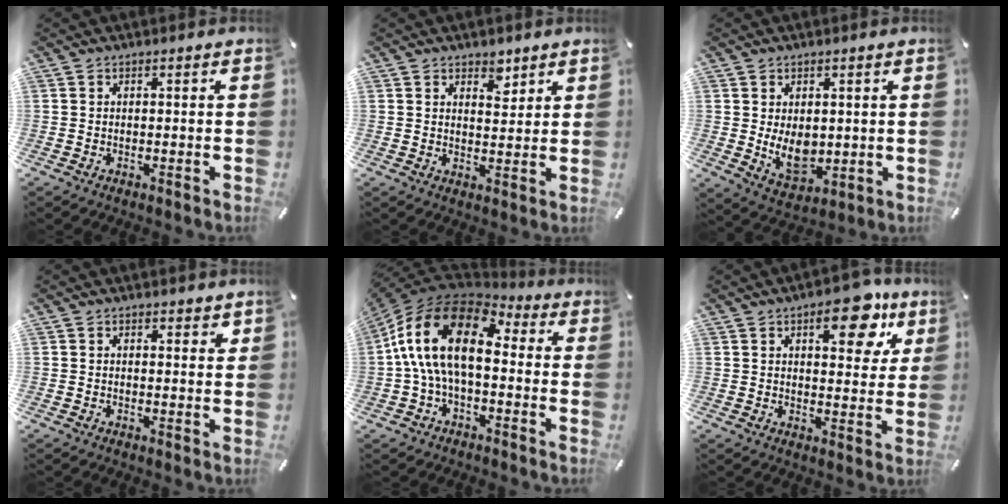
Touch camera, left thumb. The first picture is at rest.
{"total": 4.0, "force": [3.1, 2.4, 1.0], "torque": [0.004, -0.019, 0.050]}
{"total": 8.3, "force": [0.5, 6.2, 5.5], "torque": [-0.087, -0.008, 0.013]}
{"total": 1.5, "force": [1.0, 0.9, 0.7], "torque": [0.001, -0.004, 0.015]}
{"total": 17.6, "force": [1.4, 10.0, 14.5], "torque": [-0.309, 0.010, 0.019]}
{"total": 13.5, "force": [7.0, 6.5, 9.6], "torque": [-0.101, -0.035, 0.108]}